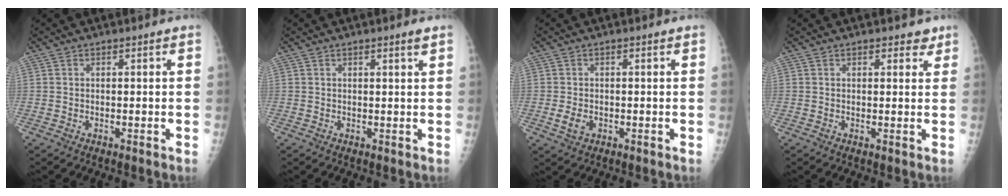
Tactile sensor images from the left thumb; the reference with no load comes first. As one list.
[{"total": 1.3, "force": [0.9, -0.1, 1.0], "torque": [-0.014, -0.006, 0.013]}, {"total": 2.6, "force": [-0.6, 1.9, 1.7], "torque": [-0.032, -0.001, -0.009]}, {"total": 2.4, "force": [1.7, 1.3, 1.0], "torque": [0.008, -0.006, 0.016]}]